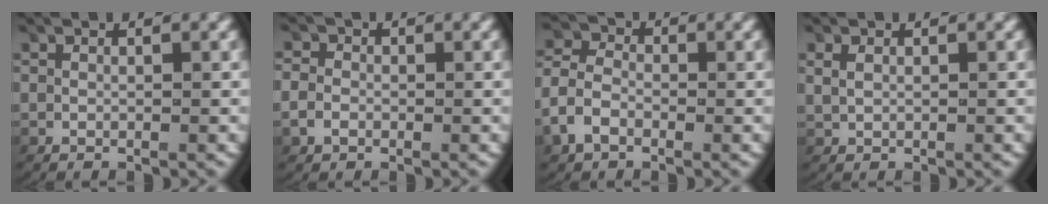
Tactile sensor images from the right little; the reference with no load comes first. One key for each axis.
{"total": 2.0, "fx": -0.5, "fy": 1.7, "fz": 0.8, "tx": -0.024, "ty": -0.001, "tz": -0.010}
{"total": 3.6, "fx": -0.9, "fy": 3.0, "fz": 1.8, "tx": -0.052, "ty": -0.010, "tz": -0.018}
{"total": 0.9, "fx": 0.5, "fy": 0.6, "fz": 0.6, "tx": -0.019, "ty": 0.002, "tz": 0.014}